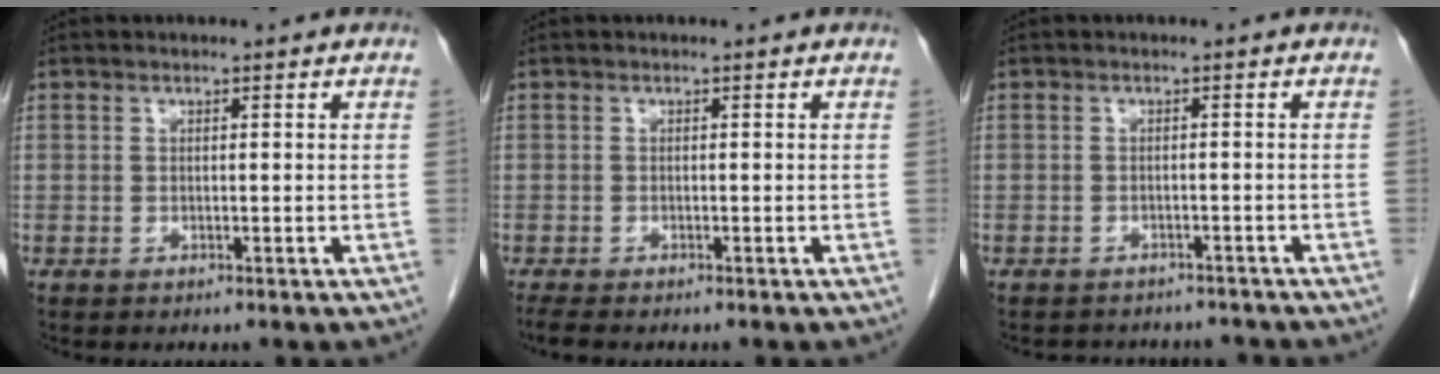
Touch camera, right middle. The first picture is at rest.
{"total": 2.2, "force": [-1.8, 0.3, 1.2], "torque": [-0.024, -0.008, -0.026]}
{"total": 5.9, "force": [-5.5, 2.1, 0.6], "torque": [-0.006, 0.007, -0.062]}